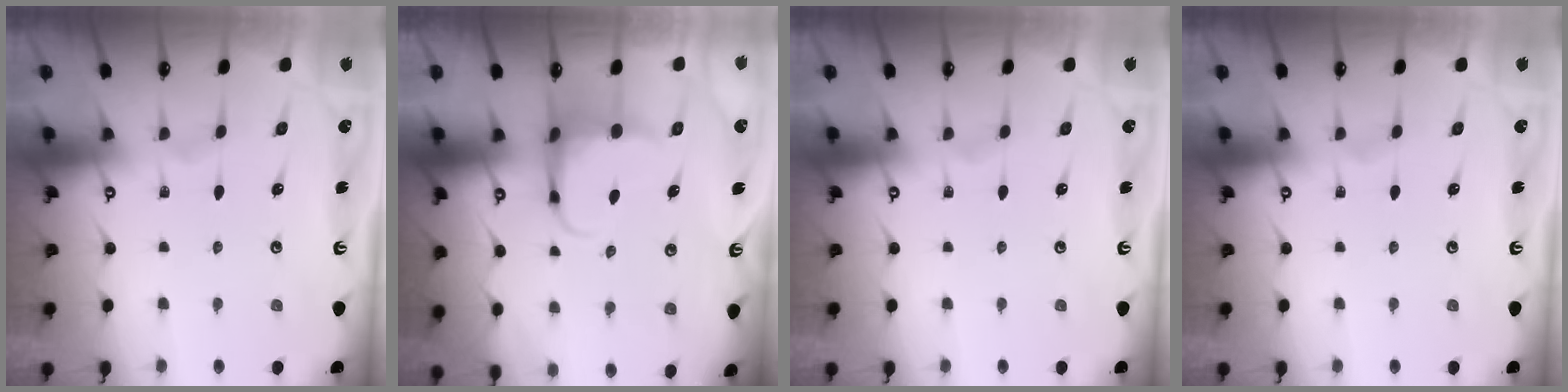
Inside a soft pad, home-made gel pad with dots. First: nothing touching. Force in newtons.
{"total": 6.1, "press": 6.0, "slide": 1.2}
{"total": 0.0}
{"total": 0.0}